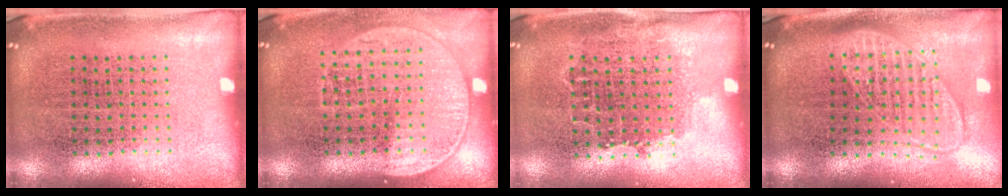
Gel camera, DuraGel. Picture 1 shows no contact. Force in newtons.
{"total": 1.5, "press": 1.4, "slide": 0.6}
{"total": 0.9, "press": 0.8, "slide": 0.5}
{"total": 1.9, "press": 1.5, "slide": 1.1}